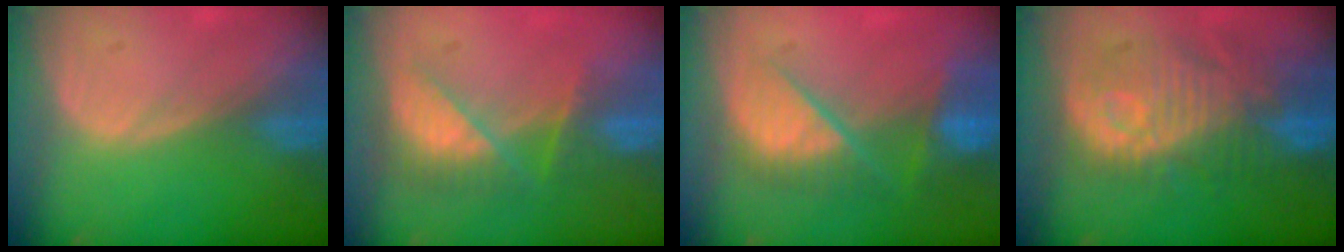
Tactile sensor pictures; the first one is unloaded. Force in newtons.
{"total": 8.3, "press": 7.1, "slide": 4.3}
{"total": 9.7, "press": 8.2, "slide": 5.1}
{"total": 11.3, "press": 10.6, "slide": 3.7}